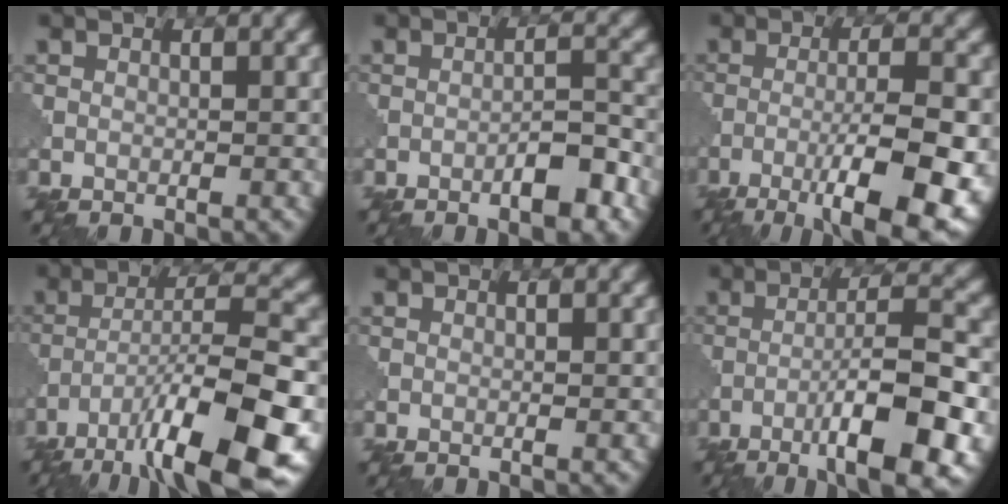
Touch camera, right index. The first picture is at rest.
{"total": 3.6, "force": [-2.0, 0.8, 2.9], "torque": [-0.043, 0.010, -0.034]}
{"total": 10.7, "force": [-4.8, 2.5, 9.2], "torque": [-0.143, -0.005, -0.072]}
{"total": 12.7, "force": [-7.4, 2.6, 10.0], "torque": [-0.166, 0.006, -0.124]}
{"total": 0.0}
{"total": 10.0, "force": [-4.5, 1.8, 8.7], "torque": [-0.133, 0.010, -0.073]}